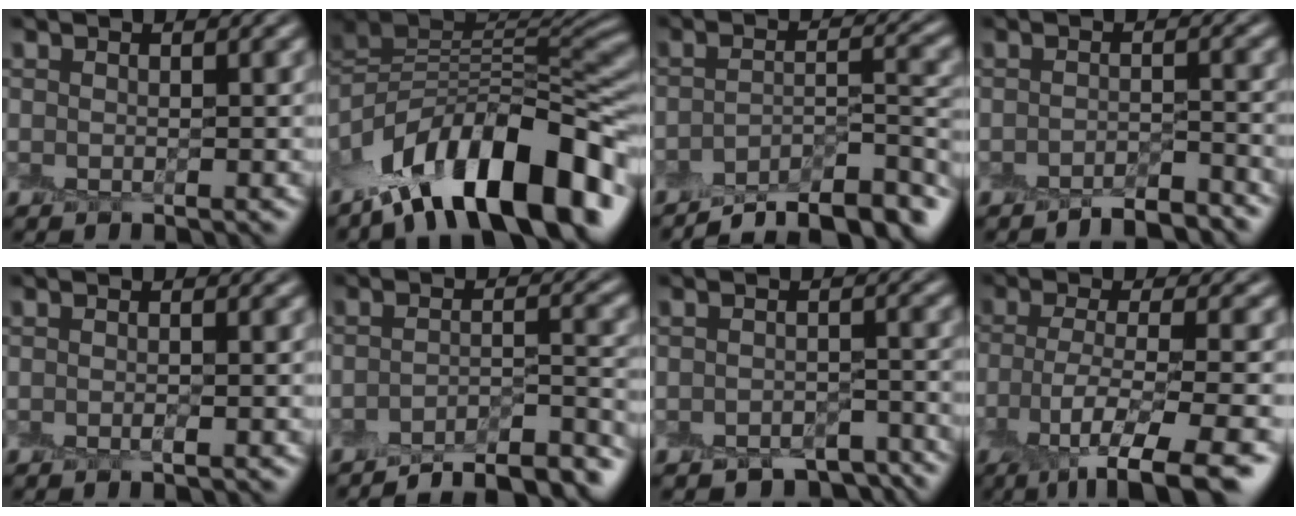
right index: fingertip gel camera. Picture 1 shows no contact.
{"total": 15.2, "force": [-6.9, 5.3, 12.4], "torque": [-0.187, 0.033, -0.130]}
{"total": 8.6, "force": [-6.7, 2.1, 4.8], "torque": [-0.062, 0.000, -0.107]}
{"total": 3.2, "force": [-2.8, 0.4, 1.5], "torque": [-0.012, 0.006, -0.046]}
{"total": 0.5, "force": [0.0, -0.1, 0.5], "torque": [-0.009, -0.003, -0.002]}
{"total": 9.2, "force": [-7.8, 2.0, 4.4], "torque": [-0.048, 0.003, -0.112]}
{"total": 3.6, "force": [-3.0, 1.2, 1.6], "torque": [-0.018, -0.005, -0.037]}
{"total": 8.4, "force": [-4.2, 1.9, 7.0], "torque": [-0.113, -0.009, -0.074]}